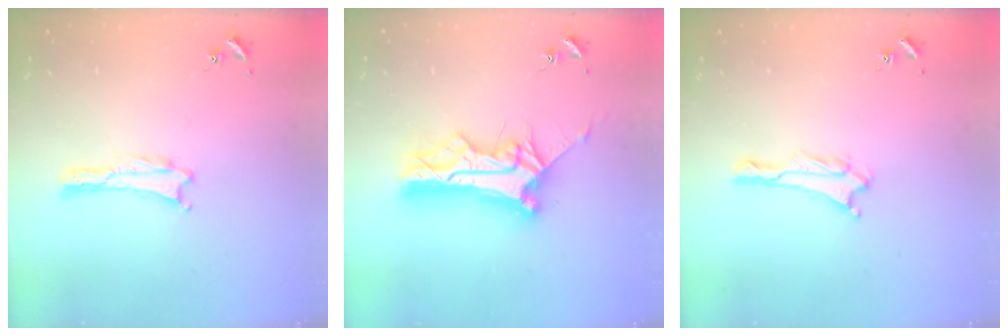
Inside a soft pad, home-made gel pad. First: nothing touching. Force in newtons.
{"total": 10.4, "press": 10.3, "slide": 1.1}
{"total": 1.4, "press": 1.4, "slide": 0.2}